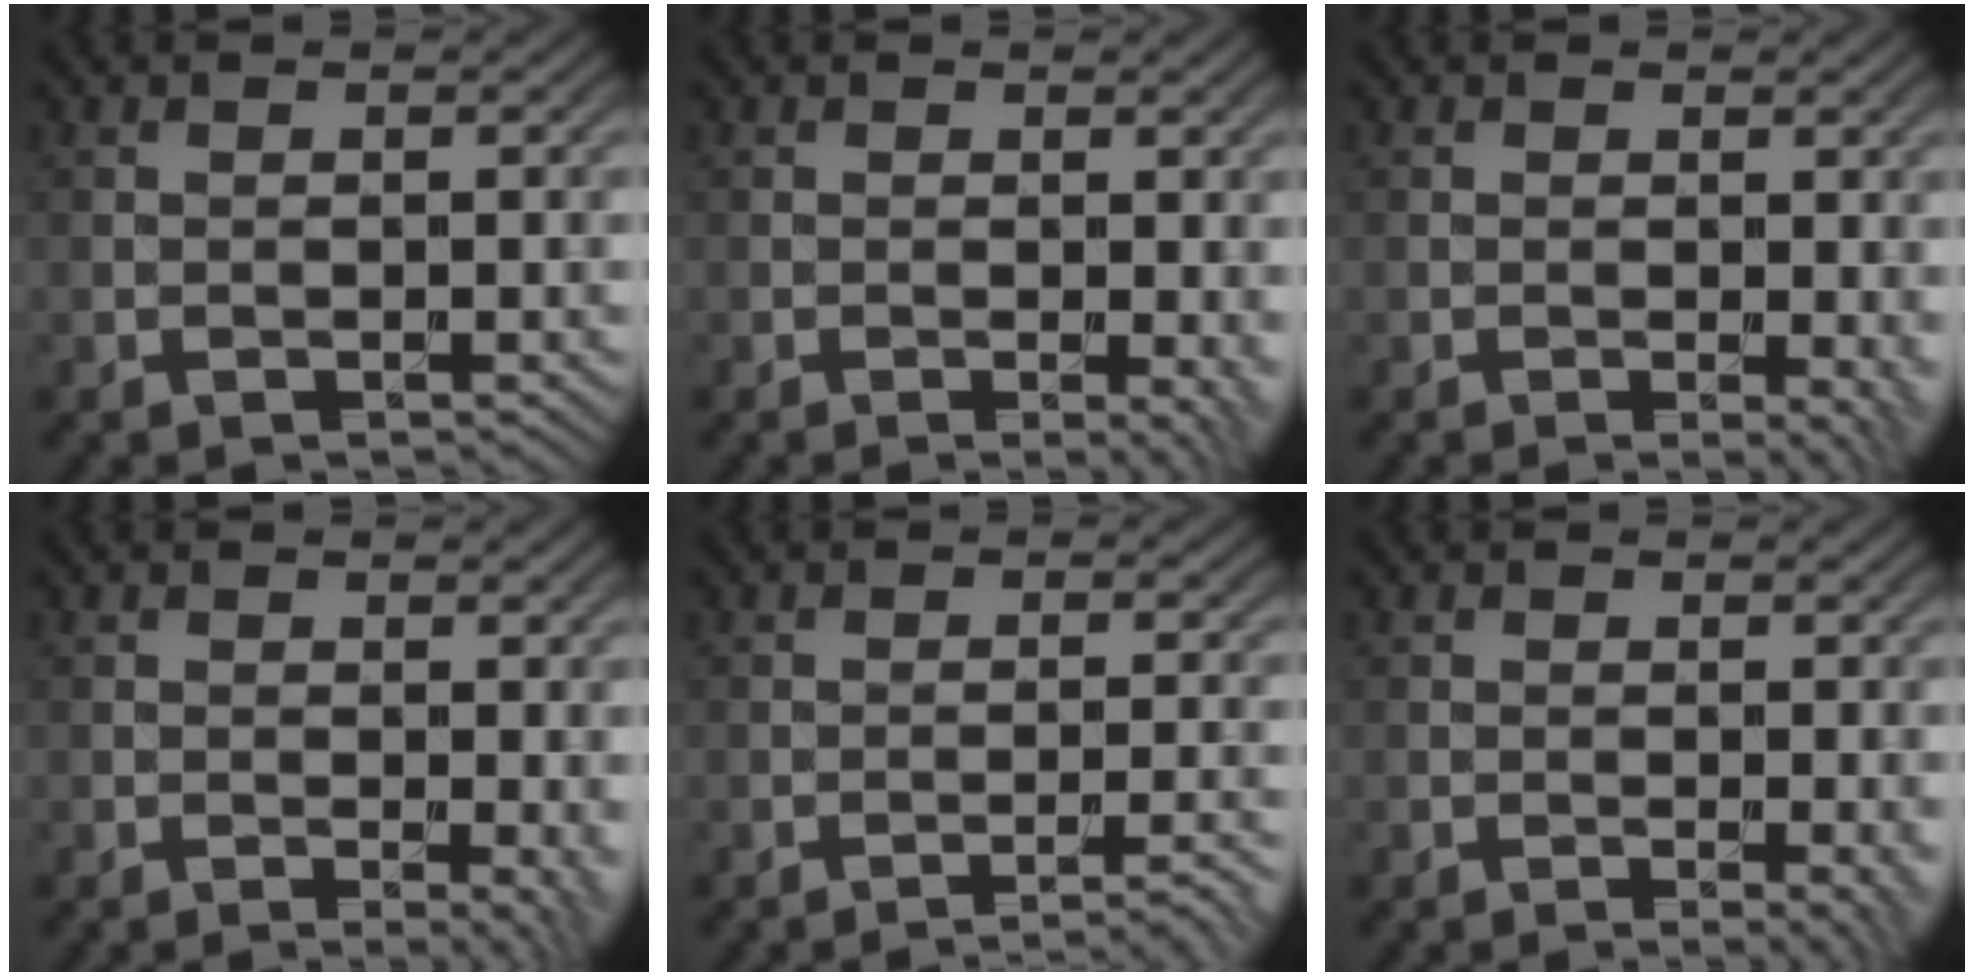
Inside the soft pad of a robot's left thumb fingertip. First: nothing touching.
{"total": 2.6, "force": [-0.2, 0.7, 2.5], "torque": [-0.033, -0.005, -0.005]}
{"total": 2.9, "force": [-0.2, 0.9, 2.7], "torque": [-0.032, -0.005, -0.004]}
{"total": 3.2, "force": [-0.2, 1.0, 3.0], "torque": [-0.037, -0.005, -0.004]}
{"total": 3.2, "force": [-2.2, 0.4, 2.4], "torque": [-0.031, 0.009, -0.042]}
{"total": 2.3, "force": [-0.3, 0.5, 2.3], "torque": [-0.028, -0.007, -0.006]}